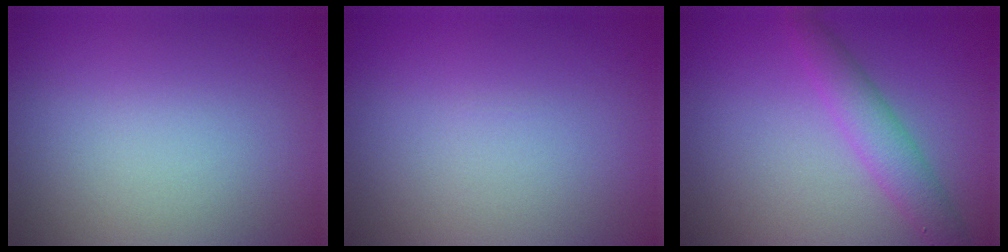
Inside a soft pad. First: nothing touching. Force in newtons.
{"total": 0.0}
{"total": 2.9, "press": 2.9, "slide": 0.1}